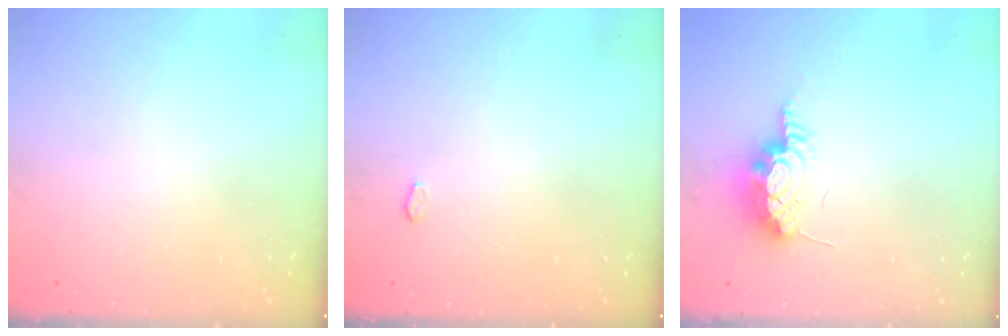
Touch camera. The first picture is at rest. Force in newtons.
{"total": 2.3, "press": 2.3, "slide": 0.3}
{"total": 8.7, "press": 8.5, "slide": 1.7}